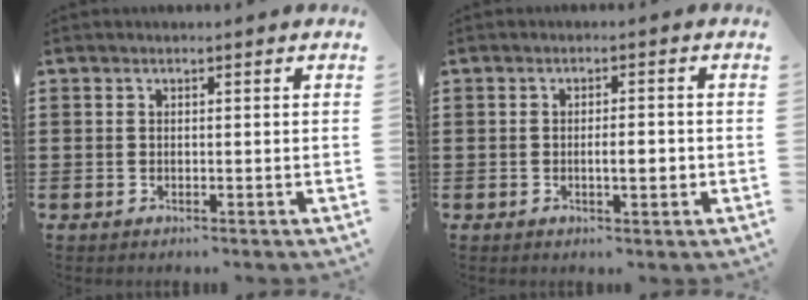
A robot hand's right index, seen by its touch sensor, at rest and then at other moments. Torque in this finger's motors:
{"motor_torque": [1.16, -0.25, 0.13, 0.11]}